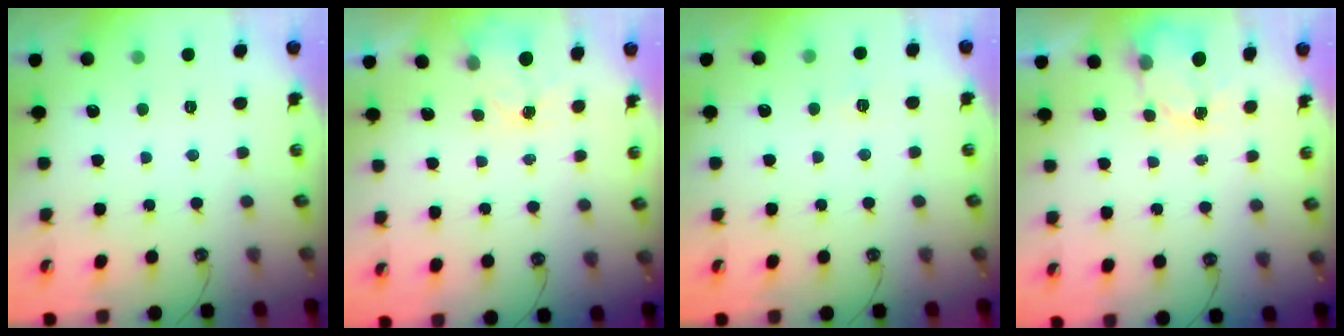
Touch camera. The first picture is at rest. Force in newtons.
{"total": 2.1, "press": 2.1, "slide": 0.4}
{"total": 3.3, "press": 3.3, "slide": 0.4}
{"total": 2.7, "press": 2.6, "slide": 0.4}